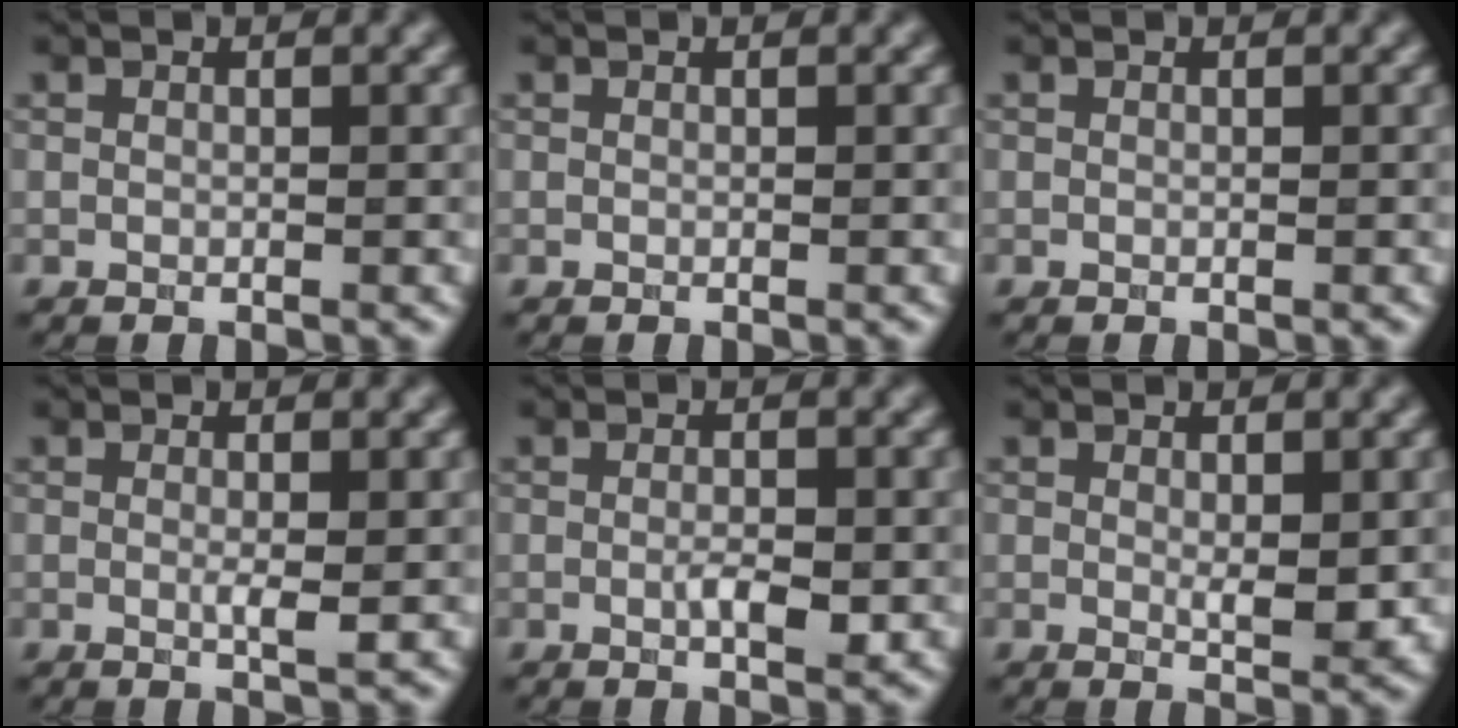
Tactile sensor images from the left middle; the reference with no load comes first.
{"total": 0.0}
{"total": 0.0}
{"total": 1.5, "force": [-0.1, 0.2, 1.5], "torque": [-0.026, -0.006, -0.002]}
{"total": 2.2, "force": [-0.4, 0.7, 2.0], "torque": [-0.038, -0.007, -0.007]}
{"total": 2.4, "force": [0.1, 0.7, 2.3], "torque": [-0.035, -0.009, 0.005]}